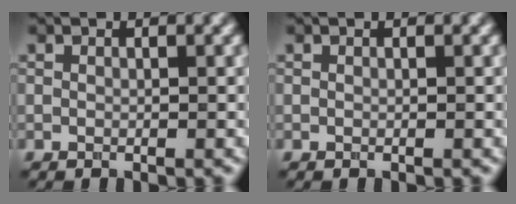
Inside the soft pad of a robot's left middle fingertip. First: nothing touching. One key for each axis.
{"total": 0.0}